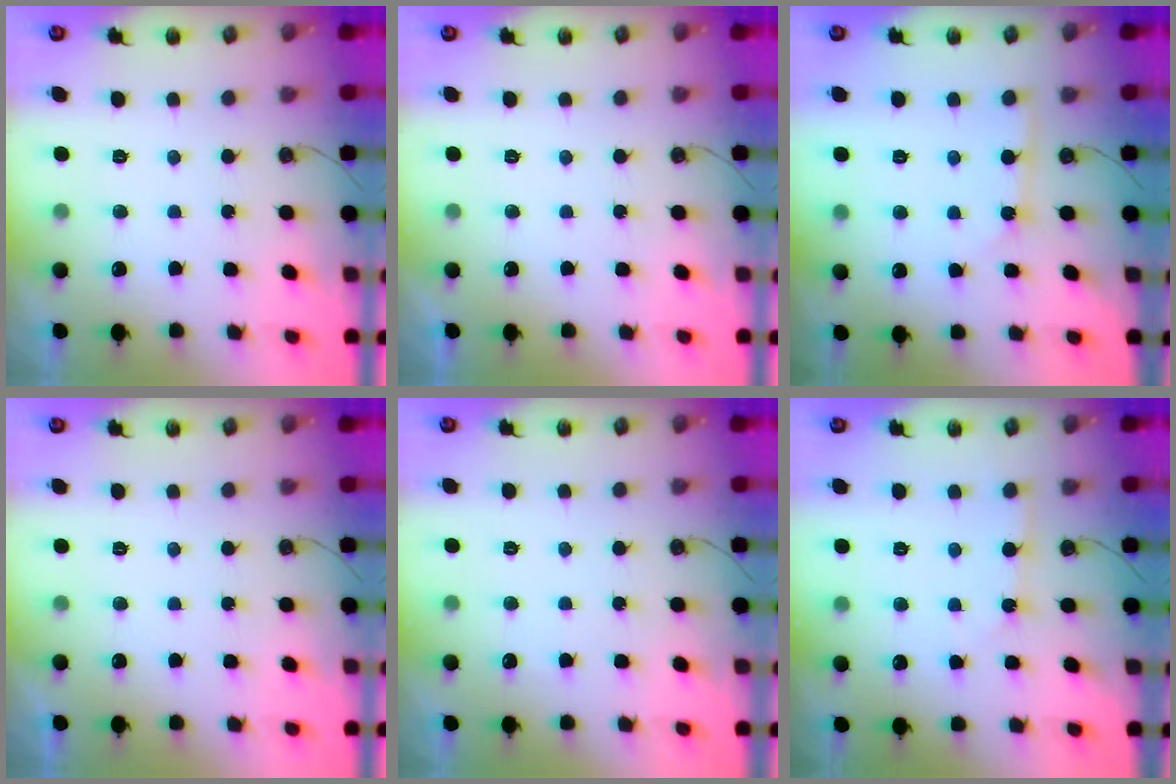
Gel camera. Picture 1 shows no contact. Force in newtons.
{"total": 0.0}
{"total": 1.8, "press": 1.8, "slide": 0.2}
{"total": 0.0}
{"total": 2.9, "press": 2.9, "slide": 0.3}
{"total": 2.3, "press": 2.3, "slide": 0.3}